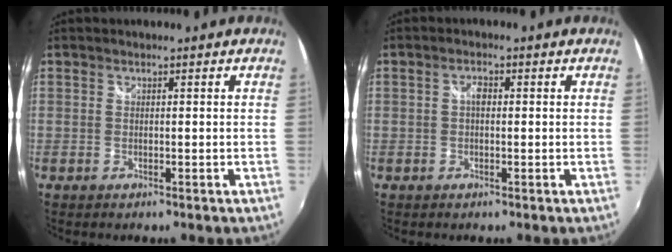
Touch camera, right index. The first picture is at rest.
{"total": 1.7, "force": [0.0, 1.0, 1.4], "torque": [-0.025, 0.006, -0.003]}